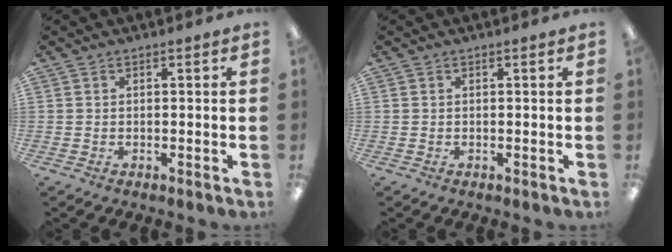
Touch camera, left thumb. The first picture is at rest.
{"total": 0.0}